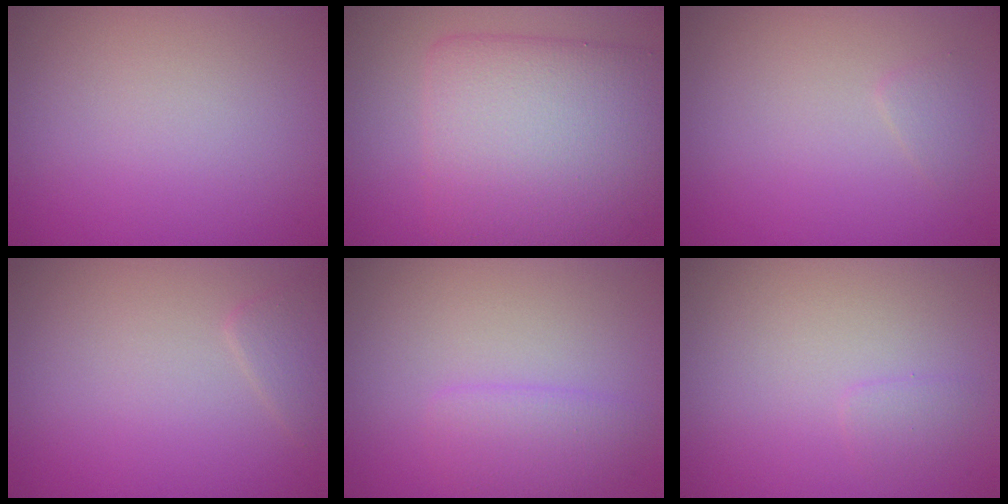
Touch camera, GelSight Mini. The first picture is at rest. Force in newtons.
{"total": 9.6, "press": 9.6, "slide": 0.2}
{"total": 0.8, "press": 0.8, "slide": 0.1}
{"total": 1.2, "press": 1.2, "slide": 0.1}
{"total": 2.3, "press": 2.3, "slide": 0.1}
{"total": 0.8, "press": 0.8, "slide": 0.0}